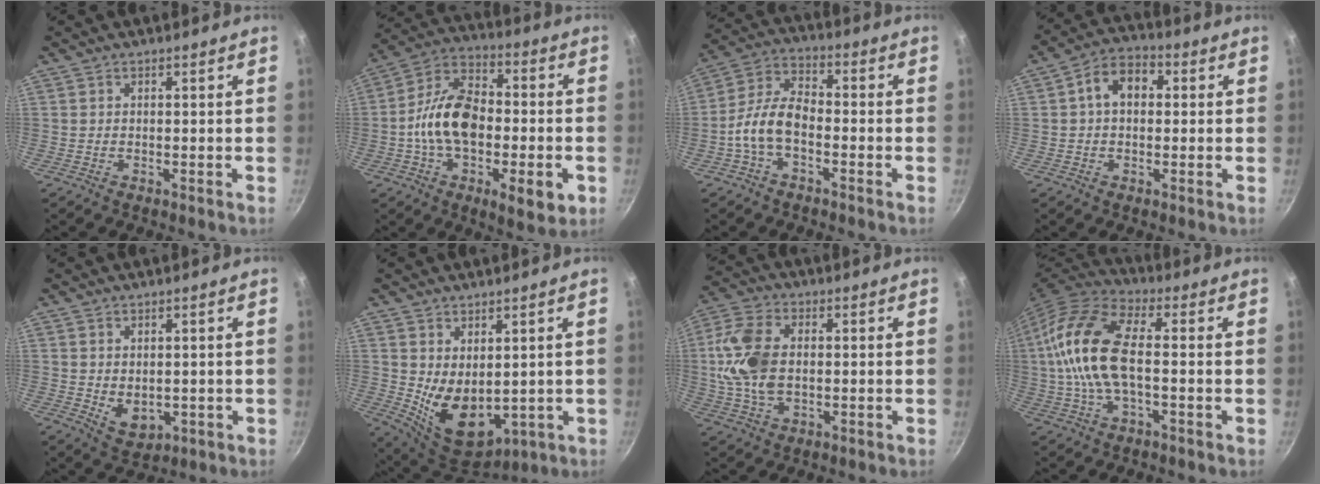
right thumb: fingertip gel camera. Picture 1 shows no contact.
{"total": 20.7, "force": [-3.7, 10.5, 17.4], "torque": [-0.264, 0.031, -0.075]}
{"total": 8.9, "force": [-3.2, 4.8, 6.8], "torque": [-0.129, 0.041, -0.073]}
{"total": 7.8, "force": [1.1, 5.5, 5.4], "torque": [-0.060, 0.022, 0.004]}
{"total": 4.9, "force": [0.4, 3.5, 3.4], "torque": [-0.042, -0.015, 0.018]}
{"total": 10.6, "force": [1.7, 6.8, 7.9], "torque": [-0.108, -0.041, 0.056]}
{"total": 12.5, "force": [0.4, 7.9, 9.7], "torque": [-0.190, 0.014, -0.003]}
{"total": 16.0, "force": [0.2, 7.6, 14.1], "torque": [-0.279, 0.029, -0.013]}